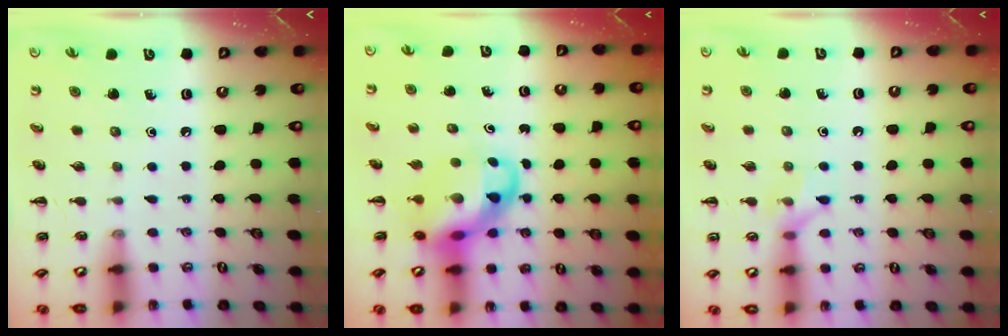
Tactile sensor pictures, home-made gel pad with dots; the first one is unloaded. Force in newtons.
{"total": 8.8, "press": 8.5, "slide": 2.3}
{"total": 6.6, "press": 6.5, "slide": 0.9}